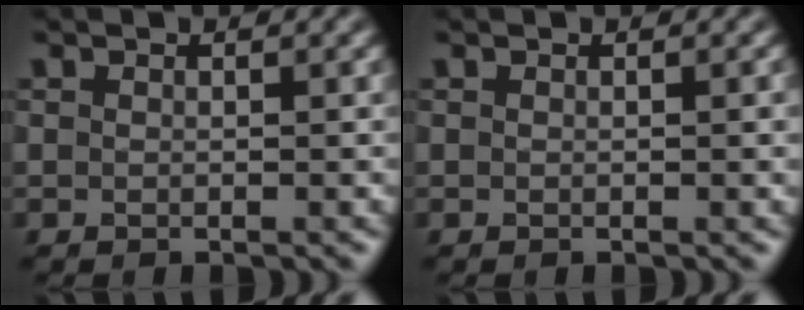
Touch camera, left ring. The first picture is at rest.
{"total": 0.7, "force": [0.0, 0.1, 0.7], "torque": [-0.007, 0.001, 0.000]}